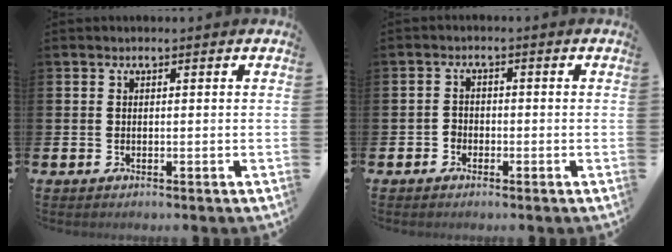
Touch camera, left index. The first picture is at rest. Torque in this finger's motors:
{"motor_torque": [-0.12, 0.02, -0.03, -0.01]}